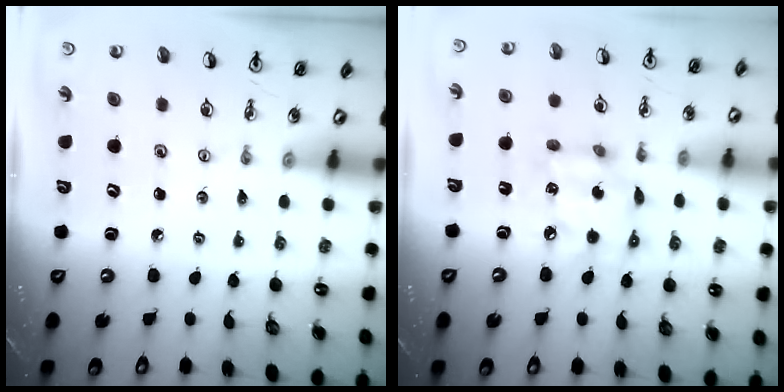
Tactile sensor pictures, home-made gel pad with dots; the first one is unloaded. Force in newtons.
{"total": 11.0, "press": 11.0, "slide": 0.8}